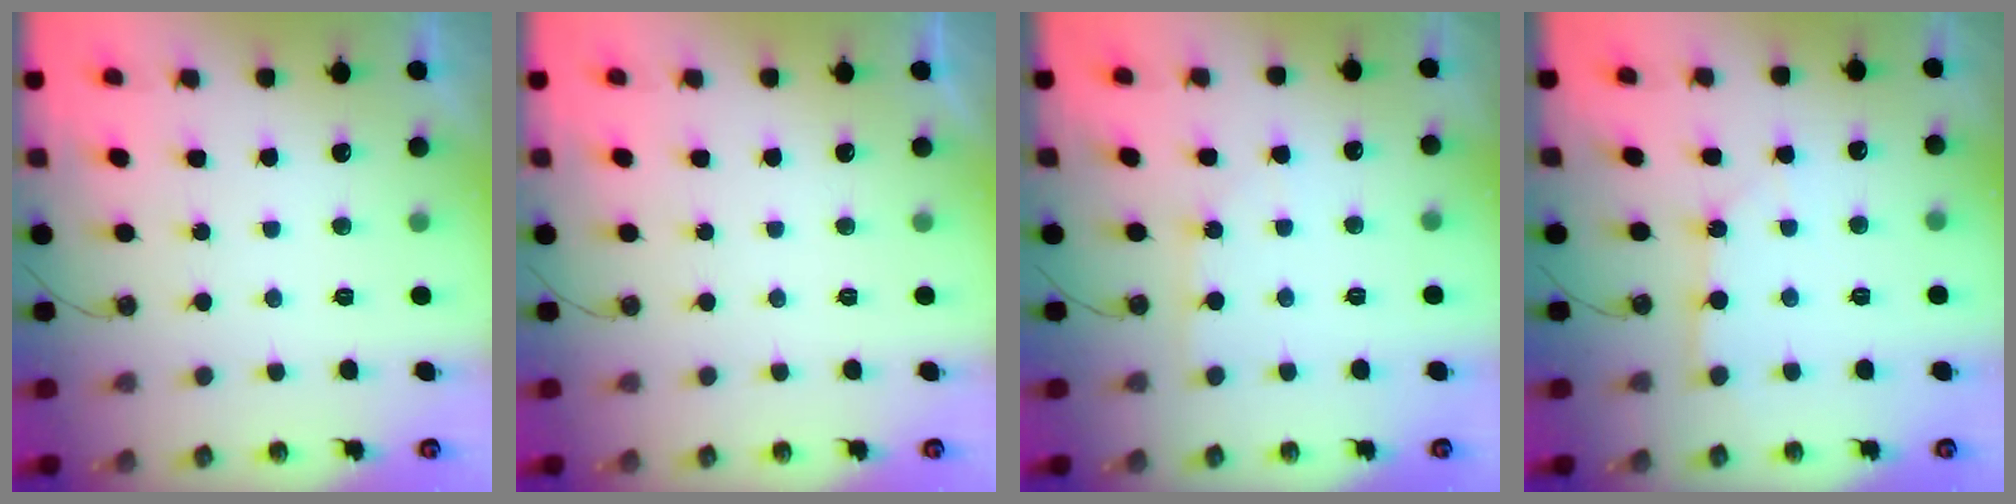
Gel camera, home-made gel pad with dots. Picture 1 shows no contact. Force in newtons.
{"total": 0.0}
{"total": 2.8, "press": 2.7, "slide": 0.4}
{"total": 2.8, "press": 2.8, "slide": 0.2}